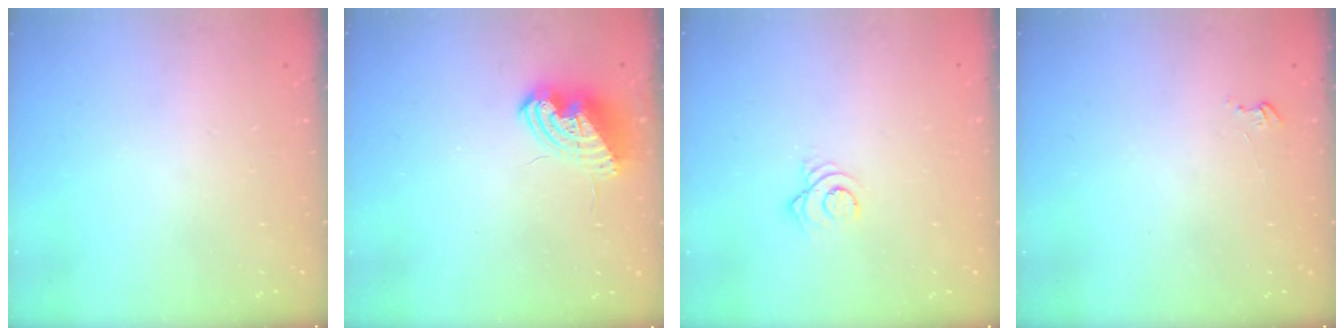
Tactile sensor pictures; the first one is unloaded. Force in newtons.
{"total": 9.8, "press": 9.8, "slide": 0.4}
{"total": 2.9, "press": 2.9, "slide": 0.1}
{"total": 2.6, "press": 2.6, "slide": 0.3}